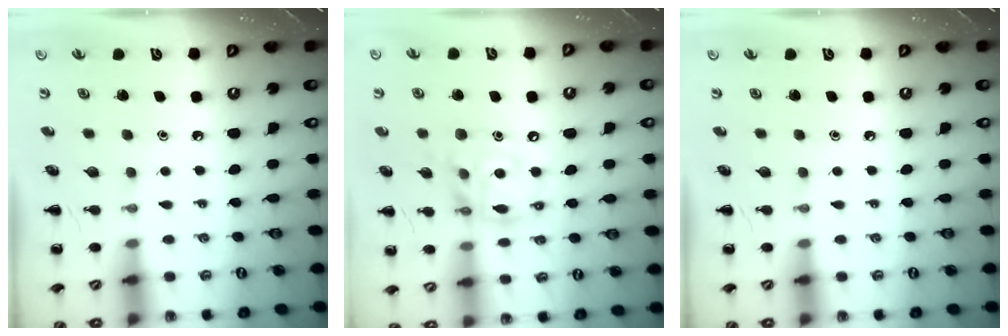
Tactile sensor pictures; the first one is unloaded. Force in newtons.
{"total": 14.6, "press": 14.2, "slide": 3.7}
{"total": 0.0}